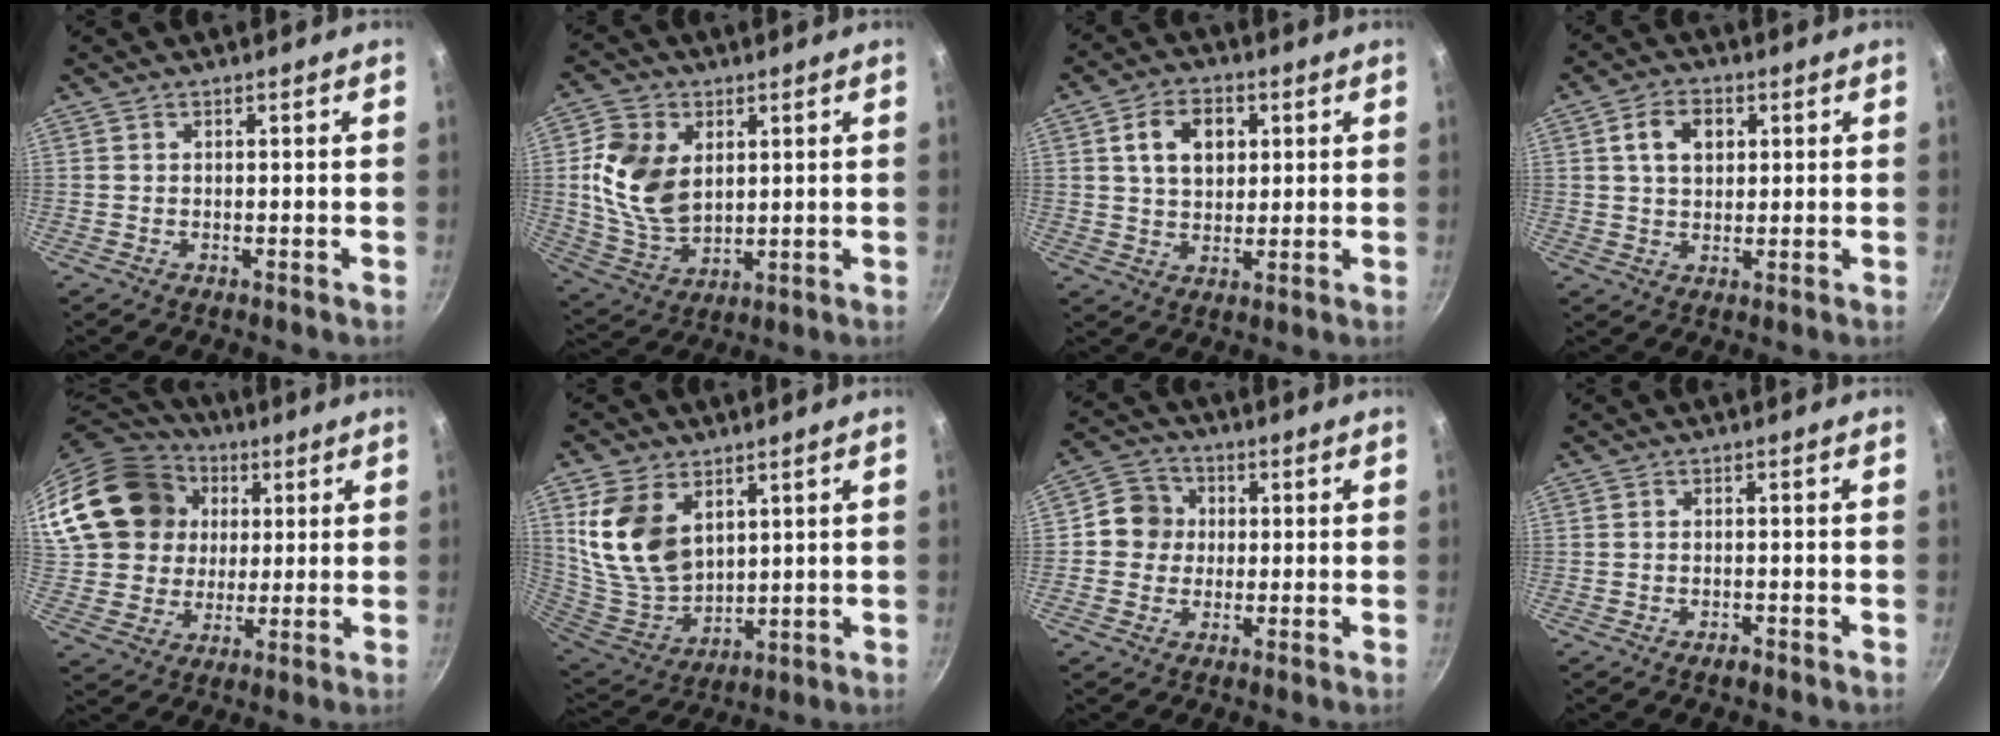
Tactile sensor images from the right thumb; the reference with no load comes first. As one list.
[{"total": 13.5, "force": [2.7, 9.3, 9.4], "torque": [-0.162, -0.019, 0.060]}, {"total": 9.2, "force": [2.5, 6.5, 6.0], "torque": [-0.080, 0.001, 0.040]}, {"total": 6.7, "force": [1.9, 4.7, 4.4], "torque": [-0.056, 0.004, 0.030]}, {"total": 22.4, "force": [6.3, 18.6, 10.9], "torque": [-0.197, 0.028, 0.126]}, {"total": 14.8, "force": [5.5, 9.8, 9.7], "torque": [-0.169, -0.037, 0.125]}, {"total": 7.0, "force": [0.3, 6.6, 2.4], "torque": [-0.004, 0.013, -0.014]}, {"total": 1.4, "force": [-1.1, 0.5, 0.8], "torque": [-0.016, 0.010, -0.017]}]